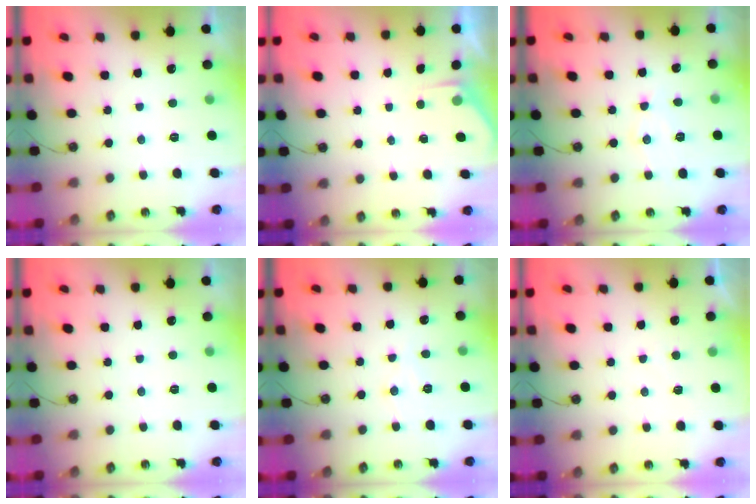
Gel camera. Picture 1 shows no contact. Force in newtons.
{"total": 1.6, "press": 1.6, "slide": 0.3}
{"total": 7.4, "press": 7.4, "slide": 0.1}
{"total": 2.6, "press": 2.6, "slide": 0.5}
{"total": 6.2, "press": 6.1, "slide": 0.8}
{"total": 3.8, "press": 3.8, "slide": 0.4}